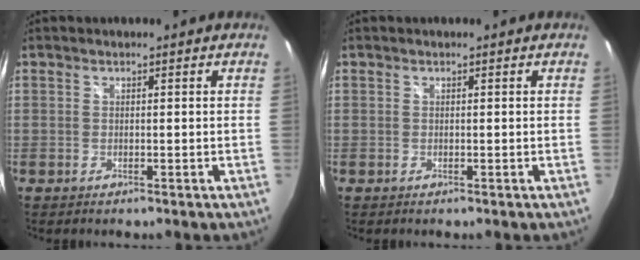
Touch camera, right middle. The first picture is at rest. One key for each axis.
{"total": 0.0}